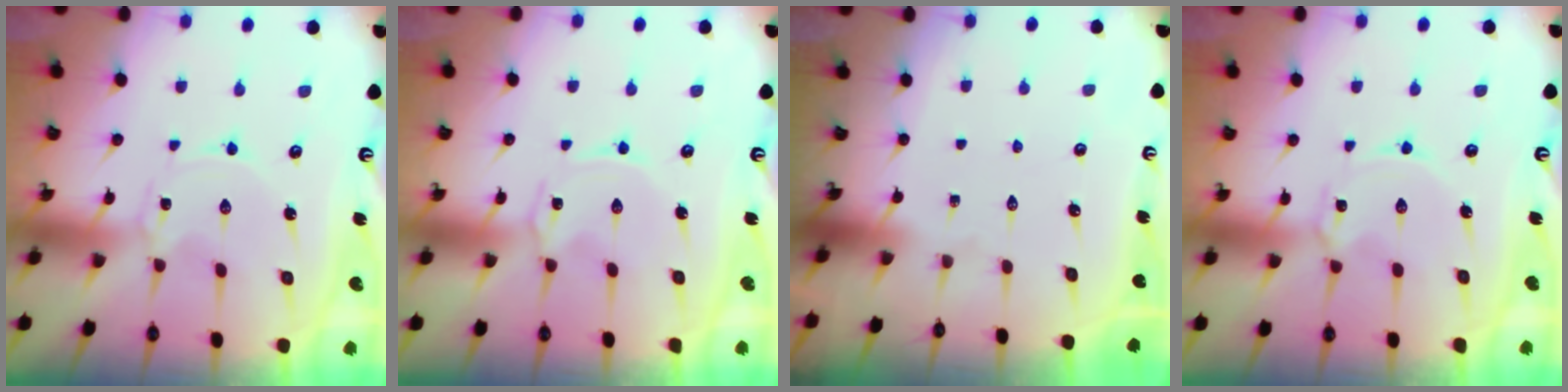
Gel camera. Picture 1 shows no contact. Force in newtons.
{"total": 0.9, "press": 0.8, "slide": 0.2}
{"total": 0.0}
{"total": 2.3, "press": 2.3, "slide": 0.4}